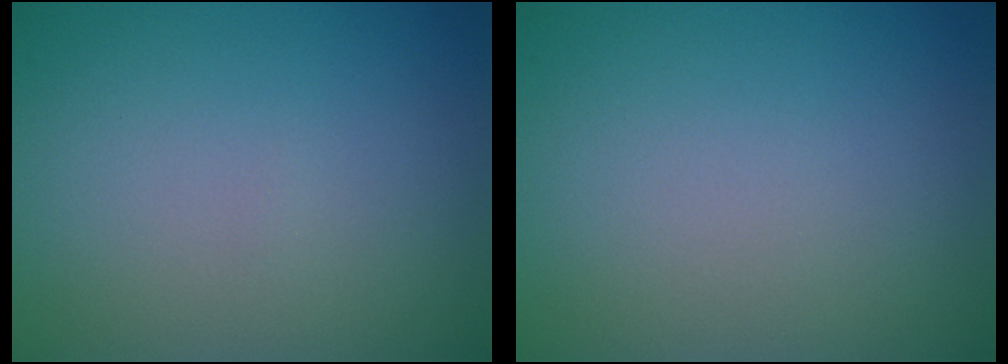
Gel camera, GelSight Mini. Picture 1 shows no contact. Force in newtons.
{"total": 0.0}